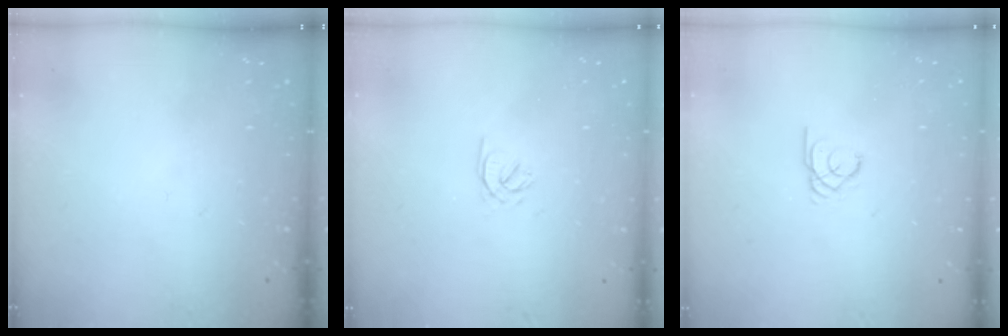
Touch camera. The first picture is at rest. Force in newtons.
{"total": 2.0, "press": 1.9, "slide": 0.5}
{"total": 1.9, "press": 1.9, "slide": 0.1}